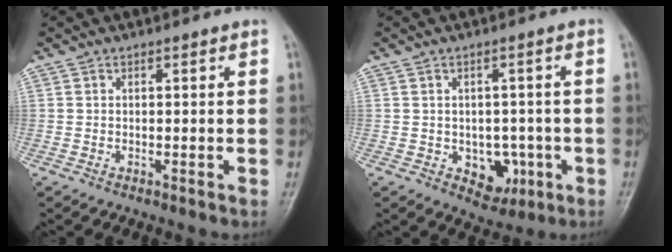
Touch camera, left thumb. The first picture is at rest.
{"total": 6.4, "force": [-1.8, 4.8, 4.0], "torque": [-0.019, 0.010, -0.012]}